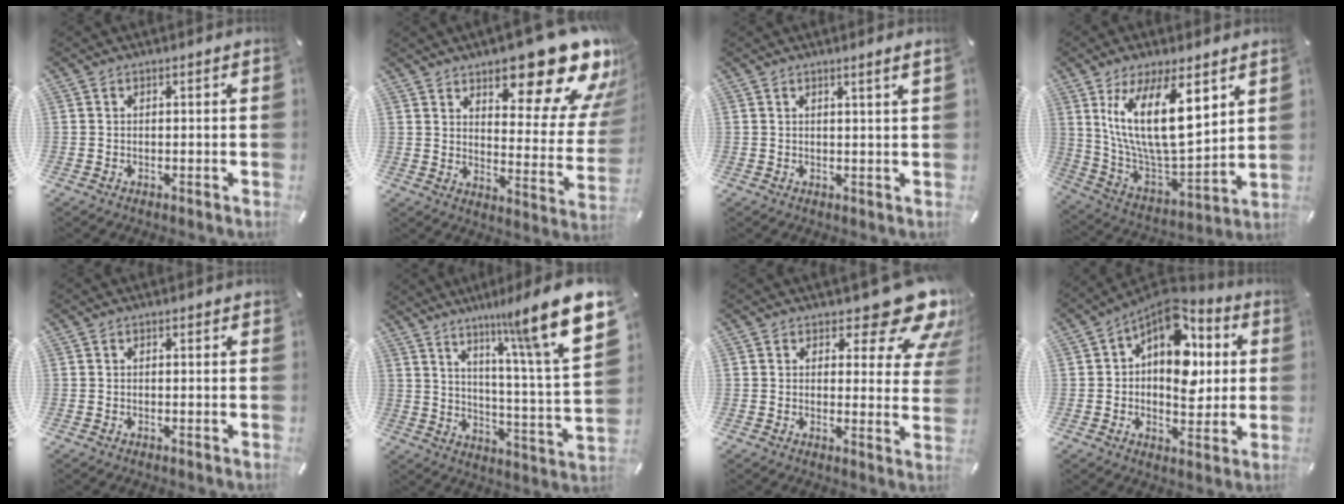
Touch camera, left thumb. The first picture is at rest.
{"total": 20.7, "force": [14.1, 8.1, 12.9], "torque": [-0.152, -0.116, 0.229]}
{"total": 2.0, "force": [1.3, -0.2, 1.5], "torque": [-0.029, -0.004, 0.022]}
{"total": 21.0, "force": [9.1, 9.0, 16.7], "torque": [-0.319, -0.053, 0.148]}
{"total": 0.0}
{"total": 17.6, "force": [11.5, 1.7, 13.2], "torque": [-0.208, -0.085, 0.173]}
{"total": 13.0, "force": [8.7, 5.2, 8.2], "torque": [-0.100, -0.065, 0.146]}
{"total": 15.0, "force": [4.4, 10.2, 10.2], "torque": [-0.145, -0.043, 0.079]}